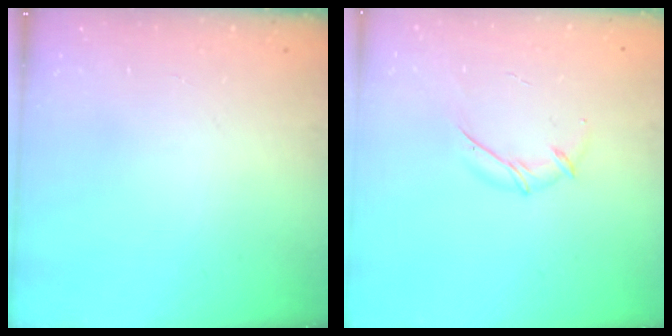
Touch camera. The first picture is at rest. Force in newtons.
{"total": 6.1, "press": 6.0, "slide": 1.1}